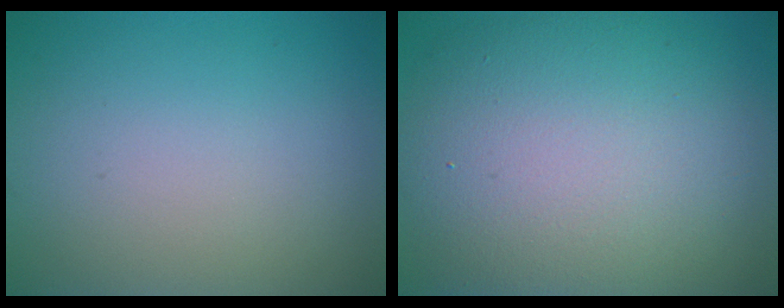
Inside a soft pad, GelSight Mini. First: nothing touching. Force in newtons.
{"total": 13.6, "press": 13.6, "slide": 0.9}